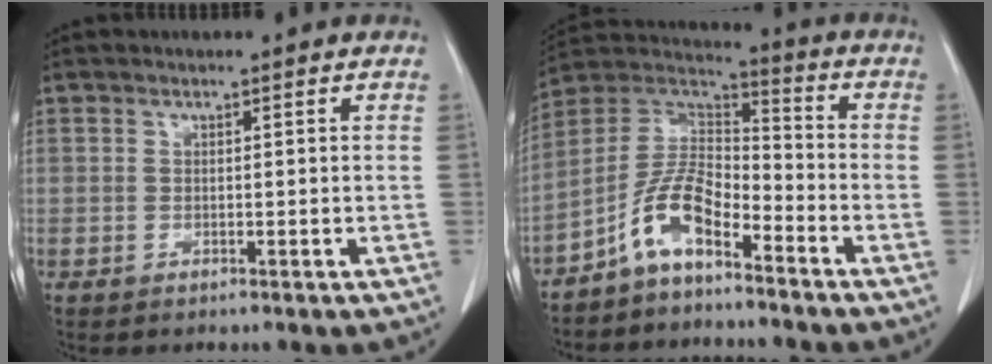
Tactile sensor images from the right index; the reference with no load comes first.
{"total": 9.2, "force": [-5.9, 3.2, 6.2], "torque": [-0.137, 0.028, -0.119]}